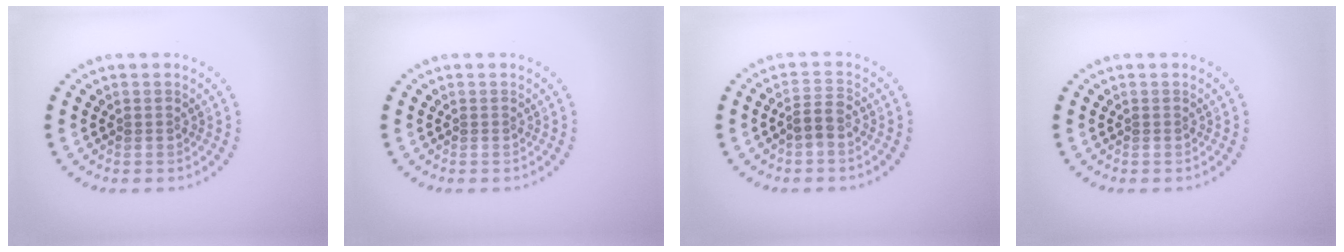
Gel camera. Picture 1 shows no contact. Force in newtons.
{"total": 0.0}
{"total": 1.9, "press": 1.5, "slide": 1.1}
{"total": 0.0}